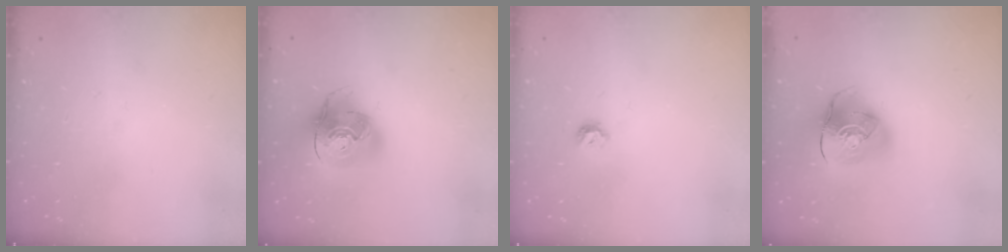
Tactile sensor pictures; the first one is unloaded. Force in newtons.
{"total": 13.7, "press": 13.6, "slide": 1.7}
{"total": 5.9, "press": 5.8, "slide": 0.9}
{"total": 12.8, "press": 12.7, "slide": 2.0}